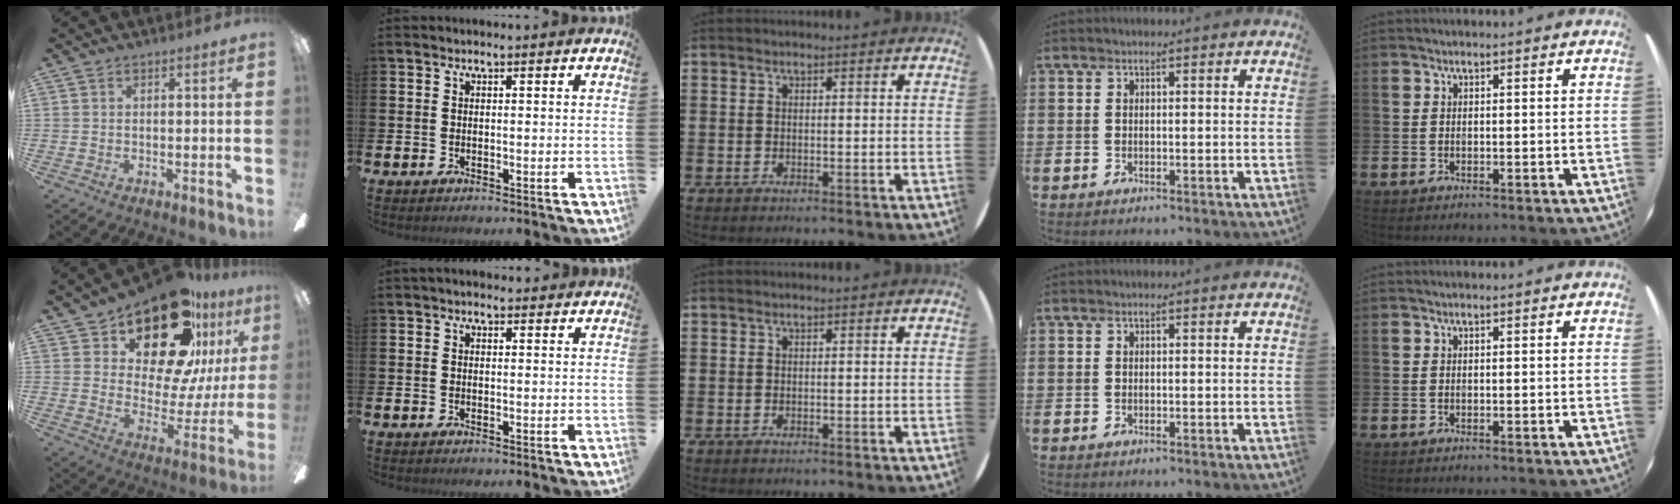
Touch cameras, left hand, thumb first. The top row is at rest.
{"thumb": {"total": 23.7, "force": [16.8, 10.1, 13.4], "torque": [-0.207, -0.107, 0.291]}, "index": {"total": 1.0, "force": [0.8, 0.5, 0.3], "torque": [0.002, 0.005, 0.011]}}